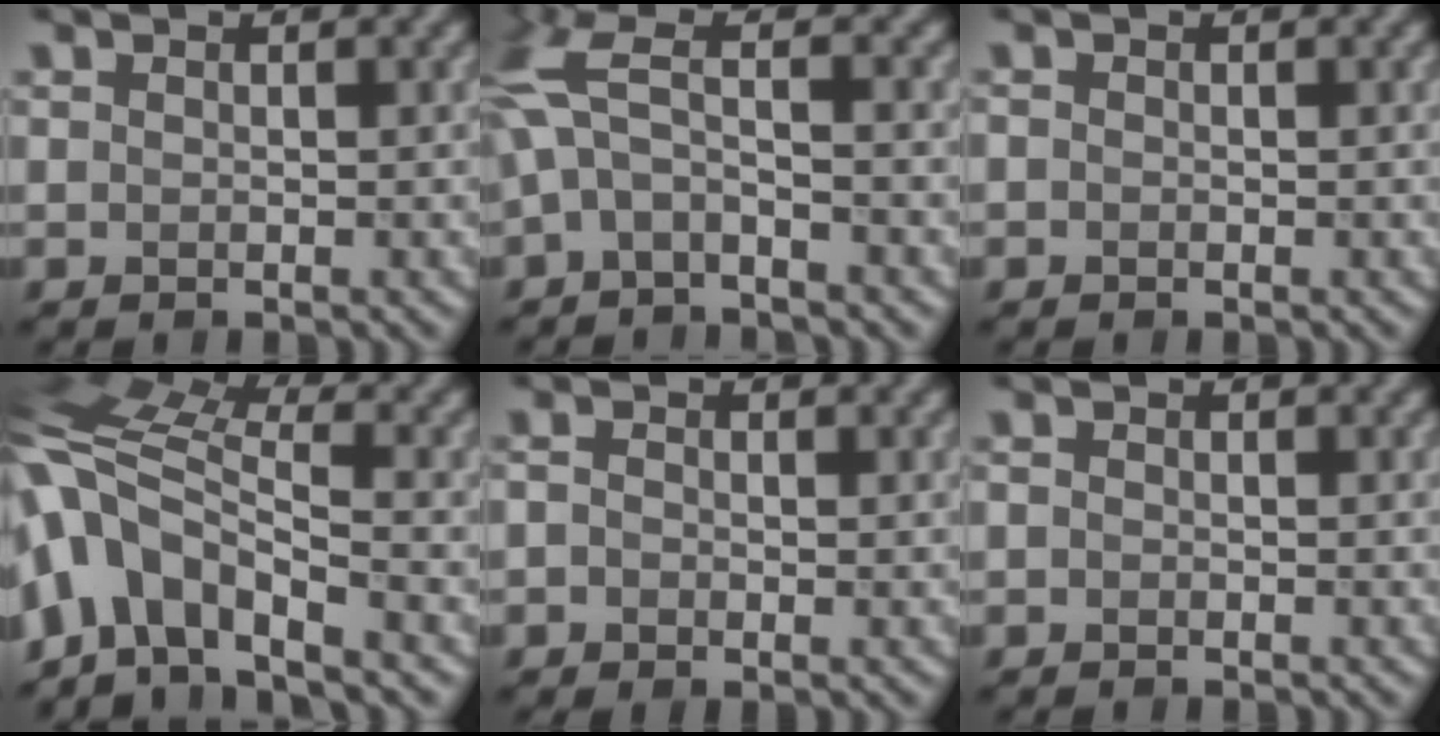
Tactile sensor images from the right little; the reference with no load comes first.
{"total": 4.6, "force": [0.0, 1.4, 4.4], "torque": [-0.106, 0.008, -0.013]}
{"total": 0.0}
{"total": 9.9, "force": [-3.4, 5.1, 7.8], "torque": [-0.152, 0.008, -0.076]}
{"total": 1.4, "force": [-0.2, 0.8, 1.1], "torque": [-0.020, -0.002, -0.006]}
{"total": 0.0}